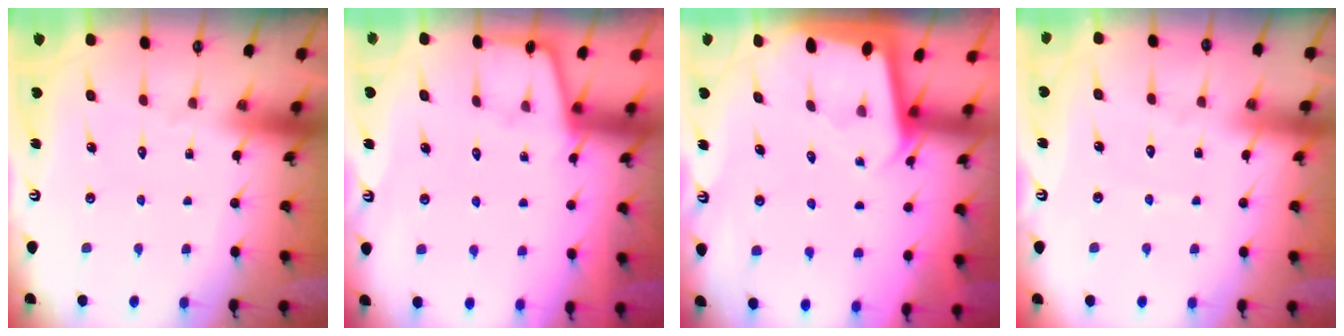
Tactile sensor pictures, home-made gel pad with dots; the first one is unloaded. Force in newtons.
{"total": 2.3, "press": 2.3, "slide": 0.4}
{"total": 2.0, "press": 2.0, "slide": 0.1}
{"total": 2.9, "press": 2.9, "slide": 0.4}